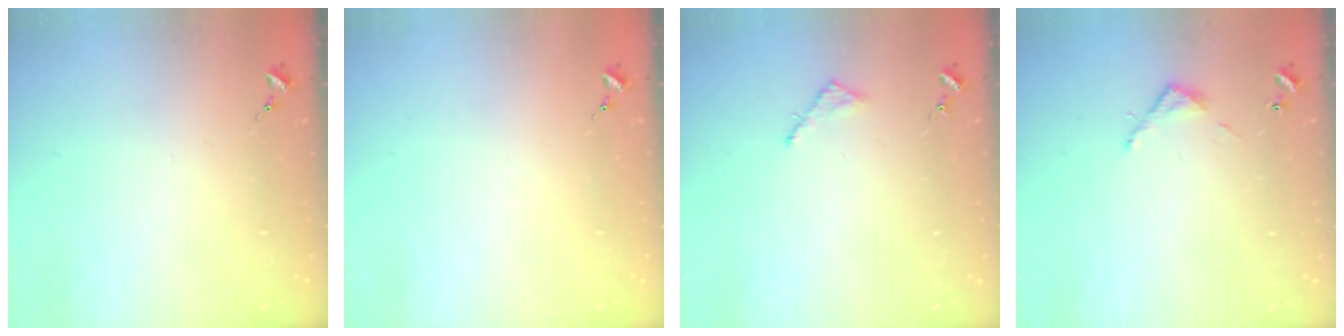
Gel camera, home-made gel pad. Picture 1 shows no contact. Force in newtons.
{"total": 0.0}
{"total": 2.5, "press": 2.5, "slide": 0.2}
{"total": 3.2, "press": 3.2, "slide": 0.2}